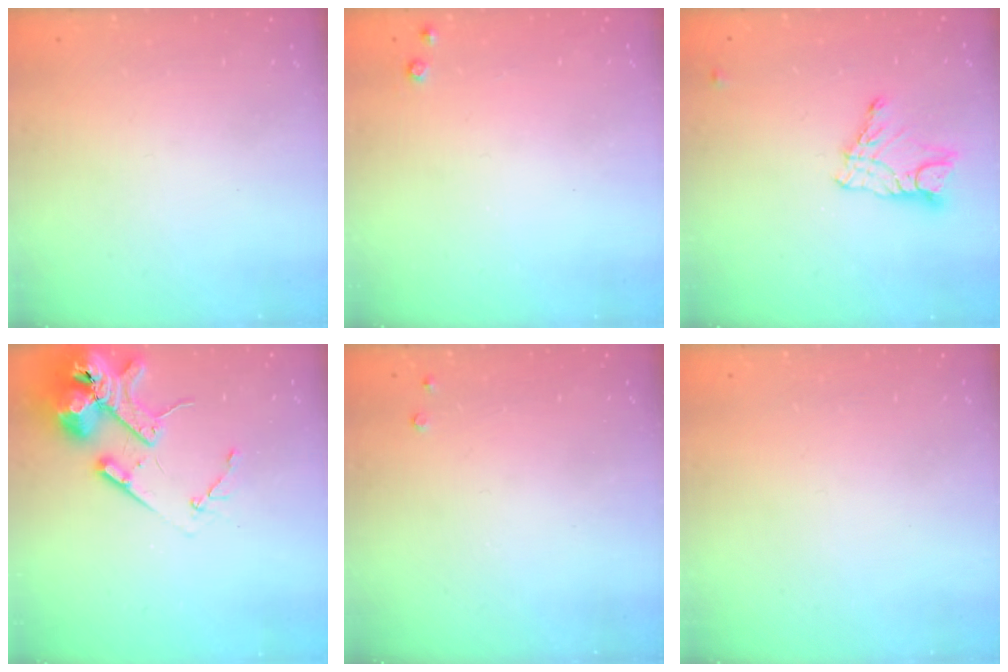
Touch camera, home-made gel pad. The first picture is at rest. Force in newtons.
{"total": 3.5, "press": 3.5, "slide": 0.5}
{"total": 10.2, "press": 10.2, "slide": 0.8}
{"total": 14.7, "press": 14.5, "slide": 2.0}
{"total": 1.8, "press": 1.8, "slide": 0.4}
{"total": 0.0}